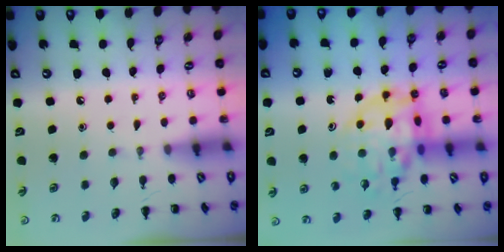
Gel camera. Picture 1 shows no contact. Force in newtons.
{"total": 16.3, "press": 15.8, "slide": 3.8}